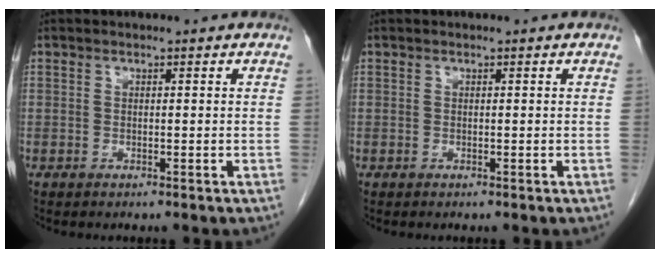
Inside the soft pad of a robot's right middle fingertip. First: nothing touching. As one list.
[{"total": 0.0}]